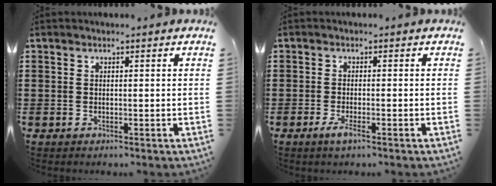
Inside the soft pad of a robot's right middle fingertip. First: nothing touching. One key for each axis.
{"total": 2.1, "fx": -1.1, "fy": 0.4, "fz": 1.8, "tx": -0.039, "ty": -0.005, "tz": -0.021}